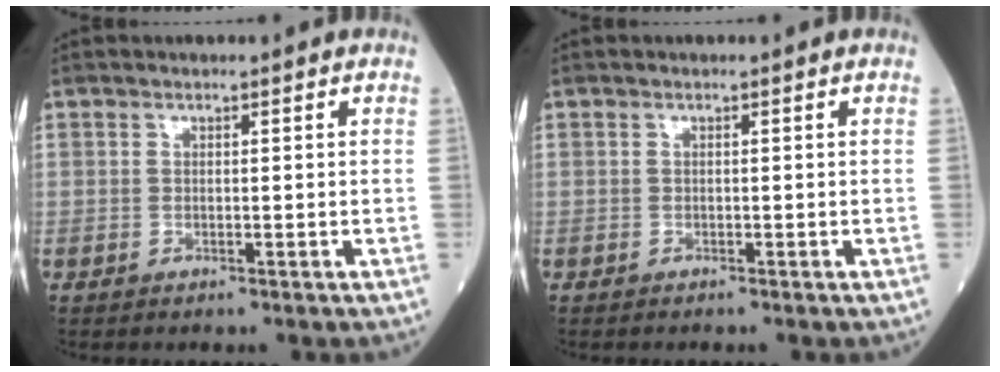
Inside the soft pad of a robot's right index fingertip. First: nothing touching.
{"total": 0.0}